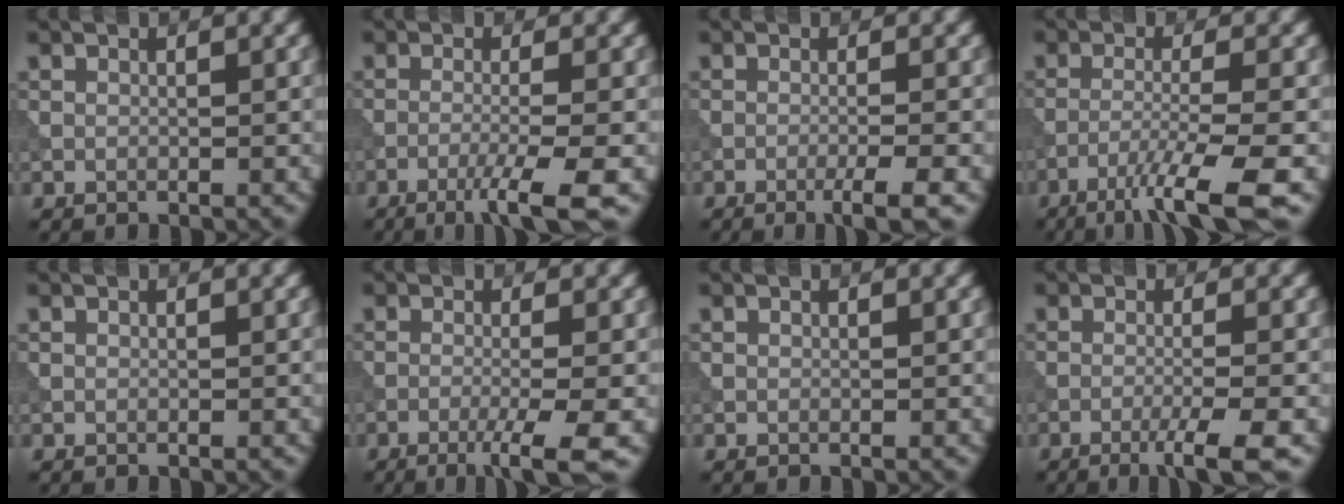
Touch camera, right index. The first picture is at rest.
{"total": 5.1, "force": [-2.7, 0.5, 4.2], "torque": [-0.063, 0.001, -0.058]}
{"total": 3.2, "force": [-1.5, 0.4, 2.8], "torque": [-0.040, 0.001, -0.032]}
{"total": 7.4, "force": [-4.6, 0.8, 5.8], "torque": [-0.090, -0.003, -0.086]}
{"total": 0.0}
{"total": 4.8, "force": [-2.2, 0.6, 4.2], "torque": [-0.063, -0.002, -0.046]}
{"total": 0.0}
{"total": 4.2, "force": [-2.1, 0.5, 3.6], "torque": [-0.055, 0.001, -0.046]}